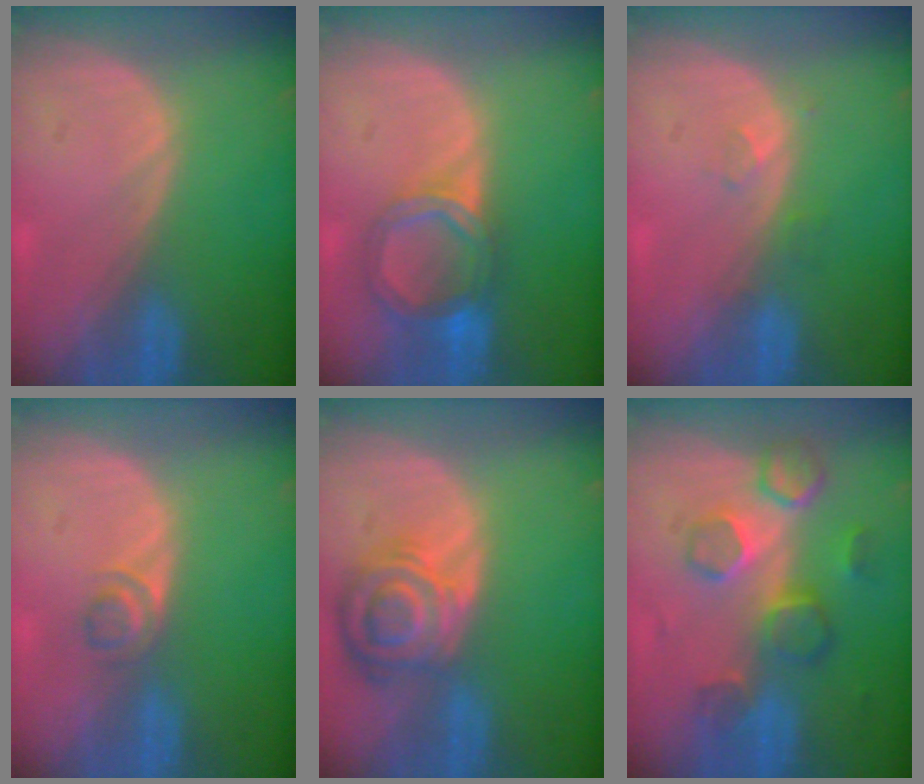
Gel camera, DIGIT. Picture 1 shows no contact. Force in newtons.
{"total": 6.4, "press": 5.7, "slide": 2.9}
{"total": 1.9, "press": 1.6, "slide": 1.0}
{"total": 2.3, "press": 2.1, "slide": 1.0}
{"total": 8.4, "press": 7.4, "slide": 3.9}
{"total": 8.6, "press": 7.7, "slide": 3.9}